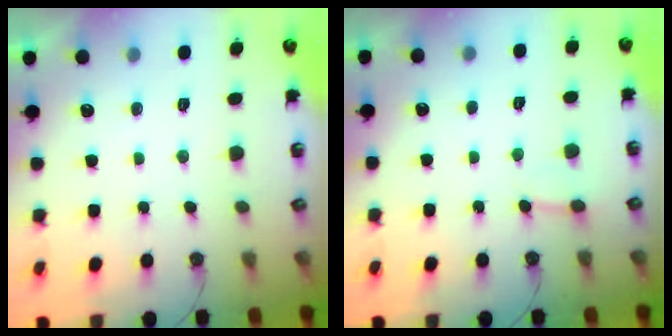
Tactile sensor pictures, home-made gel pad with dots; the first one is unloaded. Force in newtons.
{"total": 3.6, "press": 3.6, "slide": 0.8}